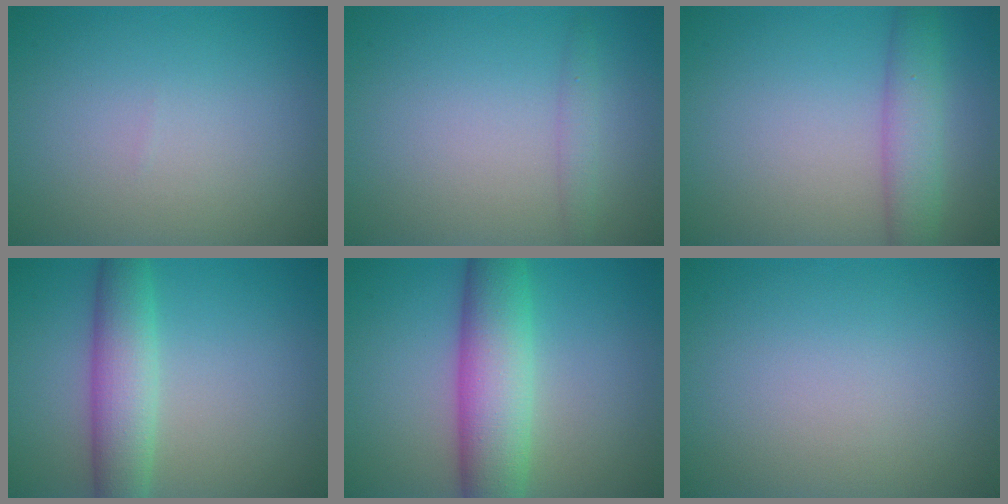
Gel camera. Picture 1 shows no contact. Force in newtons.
{"total": 1.1, "press": 1.1, "slide": 0.1}
{"total": 3.7, "press": 3.6, "slide": 0.4}
{"total": 5.1, "press": 5.1, "slide": 0.4}
{"total": 7.5, "press": 7.5, "slide": 0.3}
{"total": 0.0}